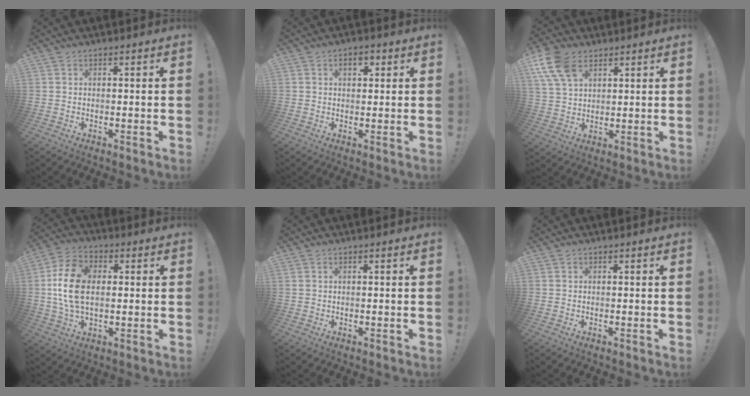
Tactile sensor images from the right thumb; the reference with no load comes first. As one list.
[{"total": 3.7, "force": [1.4, 2.1, 2.7], "torque": [-0.034, 0.000, 0.020]}, {"total": 12.4, "force": [6.2, 8.0, 7.1], "torque": [-0.138, -0.018, 0.122]}, {"total": 14.9, "force": [1.0, 9.7, 11.3], "torque": [-0.216, 0.006, 0.018]}, {"total": 0.5, "force": [0.3, 0.2, 0.4], "torque": [-0.015, 0.003, 0.007]}, {"total": 0.0}]